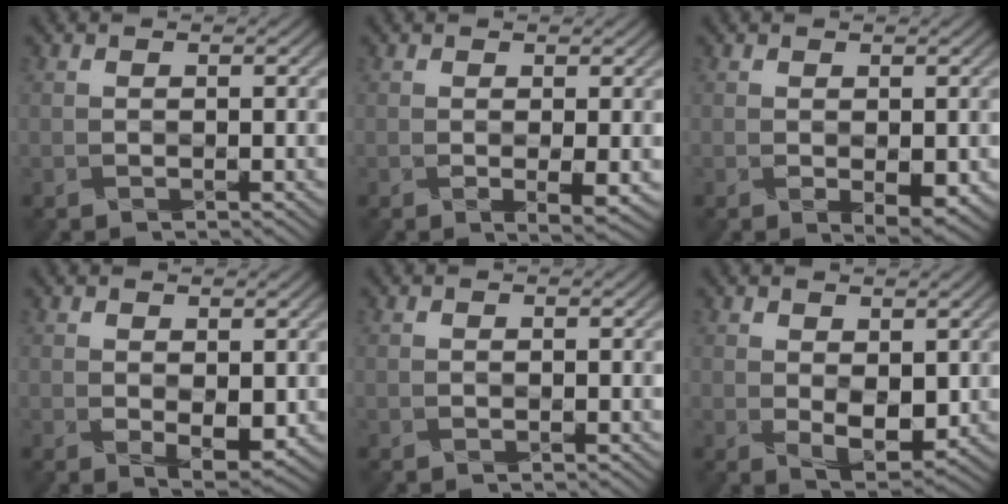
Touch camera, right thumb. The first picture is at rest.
{"total": 2.1, "force": [-0.1, 0.4, 2.1], "torque": [-0.041, -0.005, 0.006]}
{"total": 1.9, "force": [-0.2, 0.5, 1.8], "torque": [-0.035, -0.008, 0.007]}
{"total": 2.0, "force": [0.5, 0.9, 1.7], "torque": [-0.039, -0.014, 0.021]}
{"total": 0.0}
{"total": 3.1, "force": [0.8, 1.7, 2.4], "torque": [-0.053, -0.016, 0.027]}